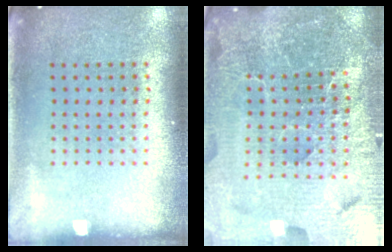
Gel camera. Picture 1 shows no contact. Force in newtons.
{"total": 6.6, "press": 5.9, "slide": 3.0}